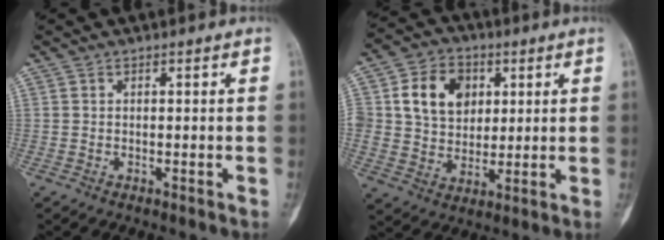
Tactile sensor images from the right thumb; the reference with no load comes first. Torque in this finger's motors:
{"motor_torque": [-1.00, 1.87, 0.90, -0.38, 0.38]}